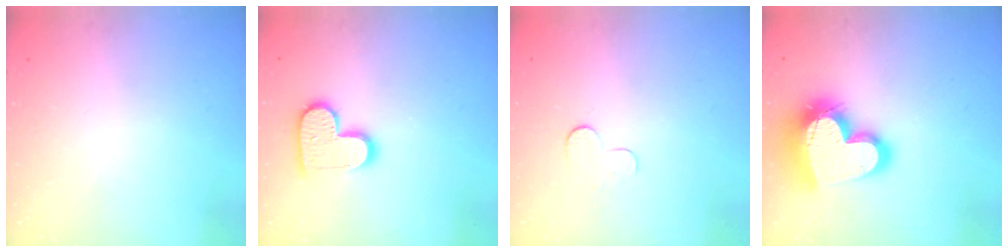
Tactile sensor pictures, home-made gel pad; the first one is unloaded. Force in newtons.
{"total": 12.5, "press": 12.5, "slide": 0.7}
{"total": 3.6, "press": 3.6, "slide": 0.3}
{"total": 23.0, "press": 22.9, "slide": 1.8}